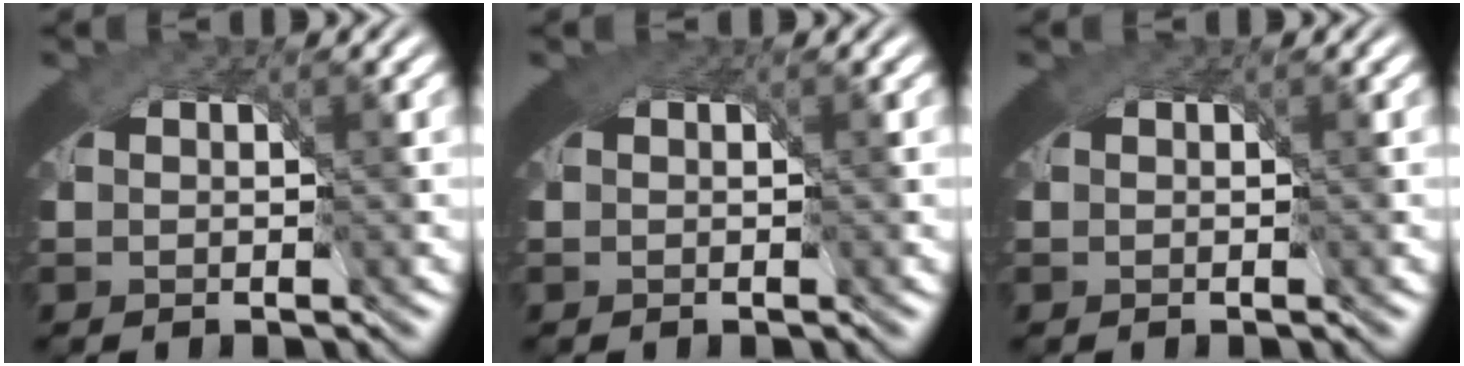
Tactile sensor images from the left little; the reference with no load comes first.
{"total": 1.3, "force": [0.7, 0.8, 0.7], "torque": [-0.014, -0.002, 0.010]}
{"total": 0.0}